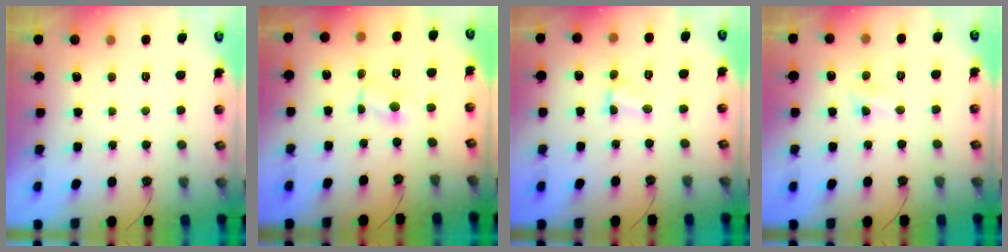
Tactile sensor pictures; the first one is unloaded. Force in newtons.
{"total": 1.5, "press": 1.5, "slide": 0.2}
{"total": 2.4, "press": 2.3, "slide": 0.4}
{"total": 5.1, "press": 5.1, "slide": 0.7}